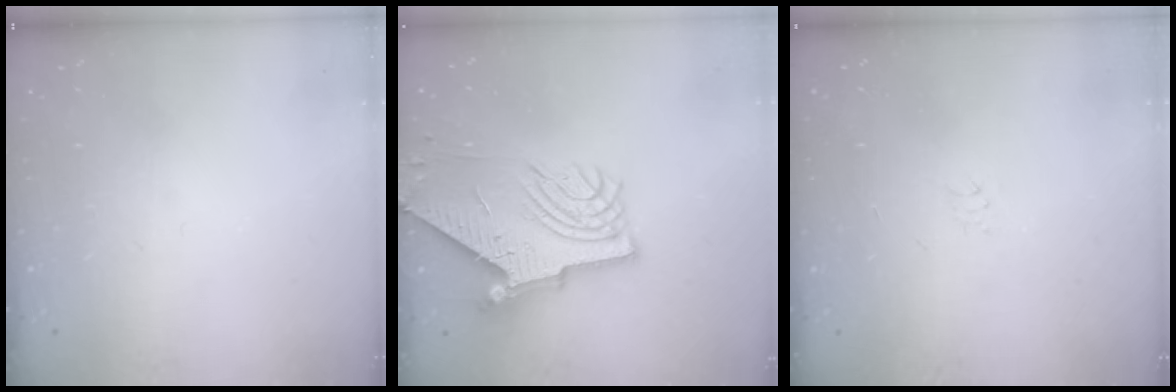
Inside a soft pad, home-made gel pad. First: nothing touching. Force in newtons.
{"total": 9.7, "press": 9.7, "slide": 1.0}
{"total": 3.0, "press": 3.0, "slide": 0.1}